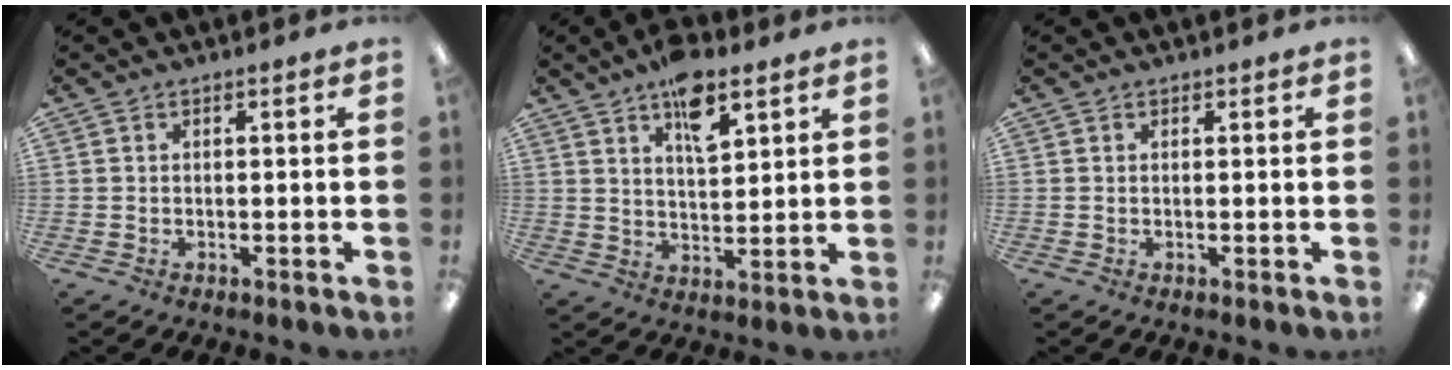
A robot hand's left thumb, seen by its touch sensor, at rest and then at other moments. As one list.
[{"total": 9.6, "force": [6.1, 4.3, 6.0], "torque": [-0.085, -0.028, 0.103]}, {"total": 0.6, "force": [0.5, 0.3, -0.1], "torque": [0.009, -0.004, 0.007]}]